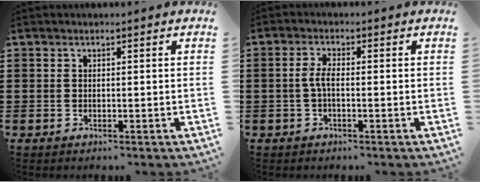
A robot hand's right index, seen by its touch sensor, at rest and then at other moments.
{"total": 2.8, "force": [-0.7, 0.8, 2.6], "torque": [-0.069, -0.005, -0.021]}